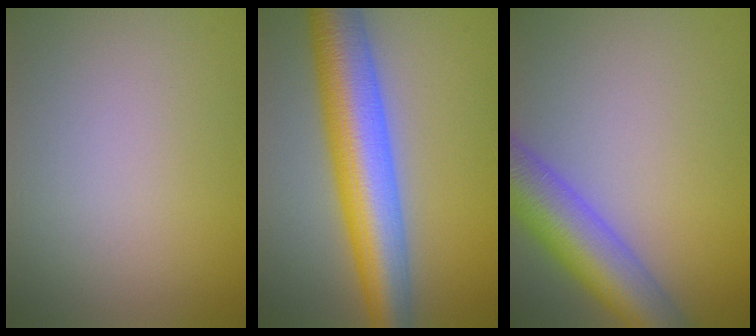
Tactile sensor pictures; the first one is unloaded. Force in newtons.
{"total": 9.8, "press": 9.8, "slide": 0.2}
{"total": 7.8, "press": 7.8, "slide": 0.4}